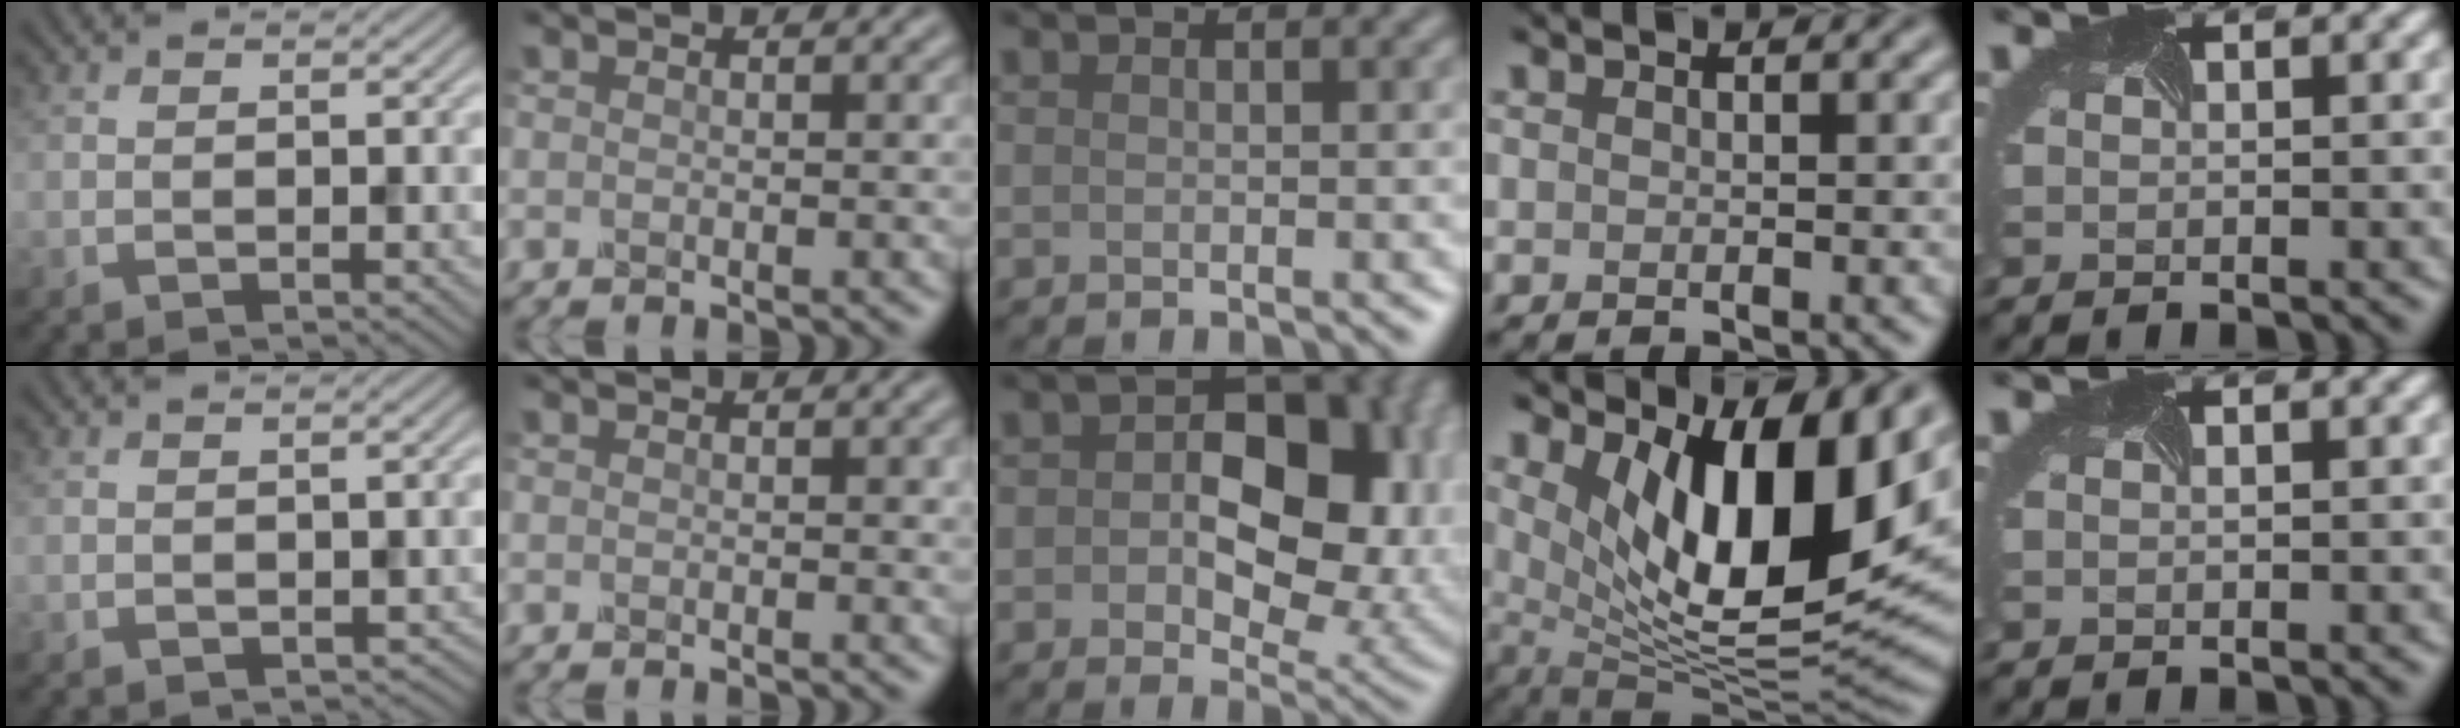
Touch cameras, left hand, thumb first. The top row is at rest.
{"thumb": {"total": 1.2, "force": [-0.4, 1.0, 0.5], "torque": [-0.014, -0.011, -0.006]}, "middle": {"total": 13.0, "force": [1.3, 8.3, 9.9], "torque": [-0.107, 0.008, 0.022]}, "ring": {"total": 12.0, "force": [4.2, 4.5, 10.3], "torque": [-0.160, -0.016, 0.077]}}